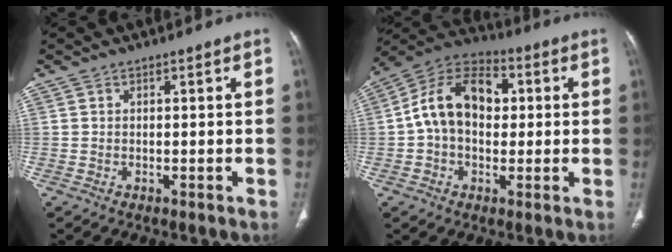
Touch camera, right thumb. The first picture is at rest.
{"total": 14.1, "force": [1.4, 9.9, 10.0], "torque": [-0.152, 0.032, 0.013]}